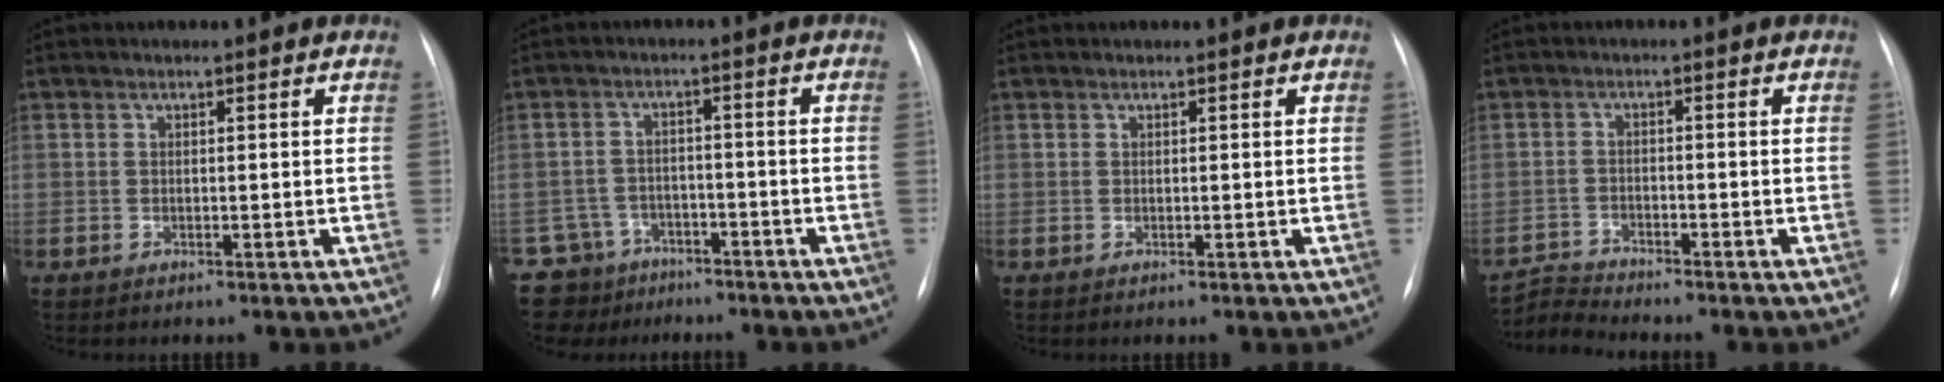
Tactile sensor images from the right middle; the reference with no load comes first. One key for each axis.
{"total": 7.6, "fx": -5.5, "fy": 5.2, "fz": -0.3, "tx": -0.001, "ty": 0.024, "tz": -0.085}
{"total": 0.0}
{"total": 3.7, "fx": -3.5, "fy": -0.9, "fz": -1.0, "tx": 0.016, "ty": -0.018, "tz": -0.063}